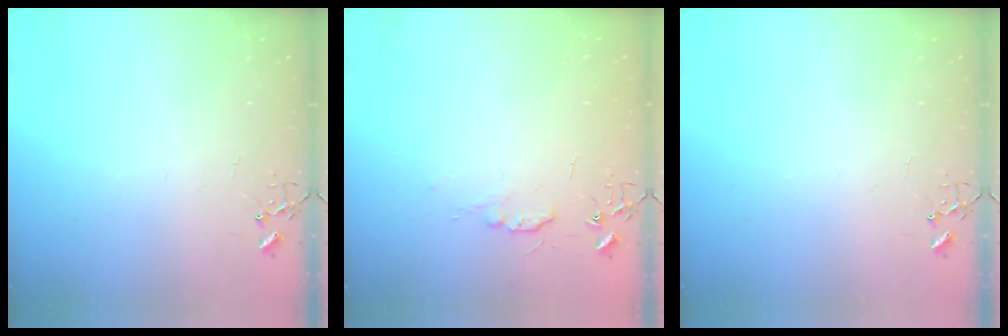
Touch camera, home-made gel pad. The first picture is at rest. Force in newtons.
{"total": 5.6, "press": 5.5, "slide": 0.7}
{"total": 0.0}